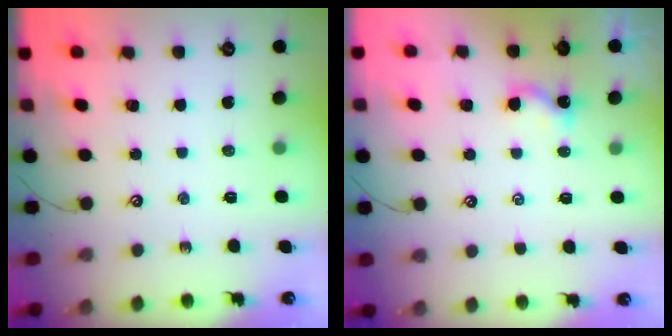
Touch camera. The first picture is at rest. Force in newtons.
{"total": 2.1, "press": 2.1, "slide": 0.2}